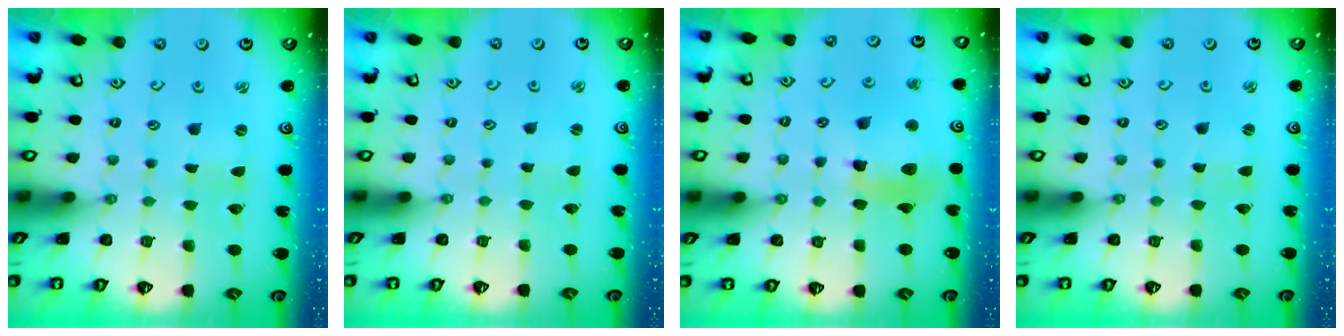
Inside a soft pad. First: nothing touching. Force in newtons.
{"total": 0.8, "press": 0.8, "slide": 0.1}
{"total": 11.6, "press": 11.5, "slide": 1.2}
{"total": 1.4, "press": 1.3, "slide": 0.3}